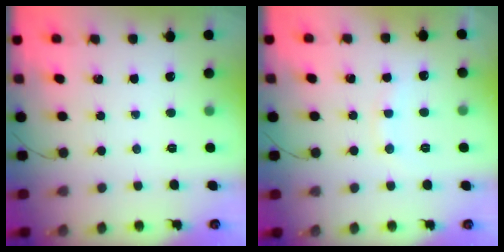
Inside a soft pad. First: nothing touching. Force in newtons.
{"total": 7.7, "press": 7.6, "slide": 1.5}